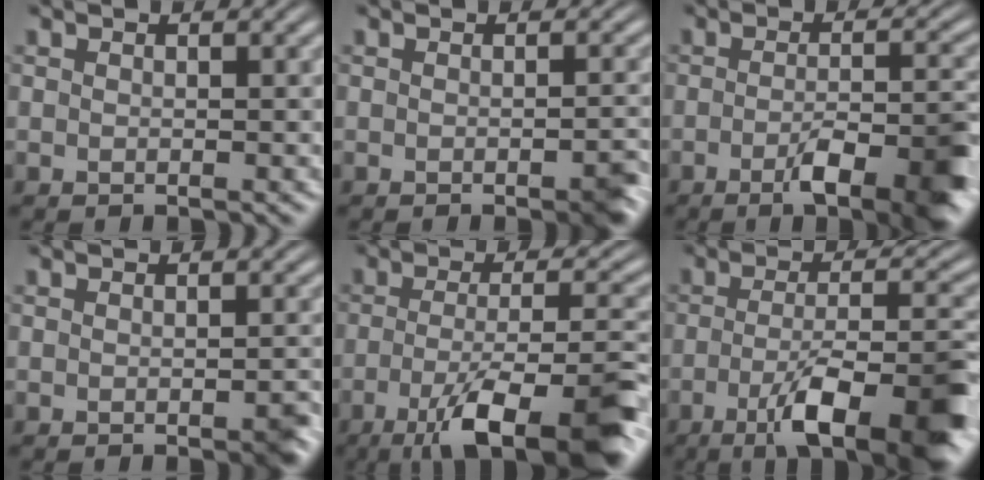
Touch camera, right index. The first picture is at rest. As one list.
[{"total": 1.9, "force": [-1.2, 0.3, 1.4], "torque": [-0.018, 0.000, -0.021]}, {"total": 7.7, "force": [-3.4, 1.6, 6.7], "torque": [-0.090, -0.011, -0.054]}, {"total": 1.6, "force": [-1.0, 0.3, 1.2], "torque": [-0.014, 0.001, -0.018]}, {"total": 11.1, "force": [-5.9, 2.9, 8.9], "torque": [-0.134, -0.029, -0.074]}, {"total": 11.6, "force": [-5.1, 3.0, 9.9], "torque": [-0.141, -0.023, -0.067]}]